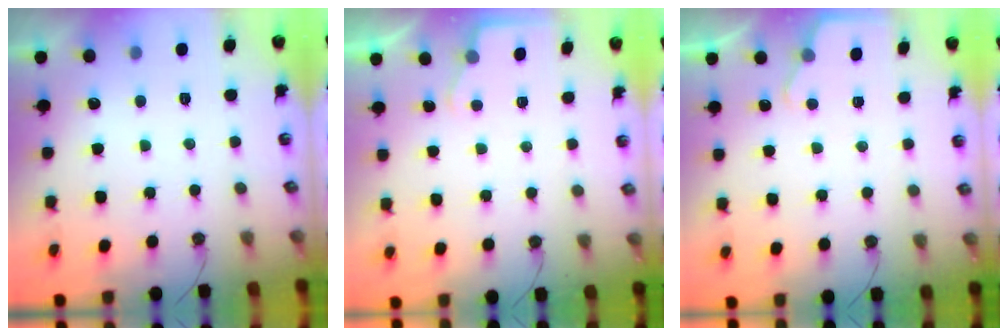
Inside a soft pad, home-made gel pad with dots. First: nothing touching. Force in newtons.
{"total": 2.4, "press": 2.4, "slide": 0.3}
{"total": 3.2, "press": 3.2, "slide": 0.5}